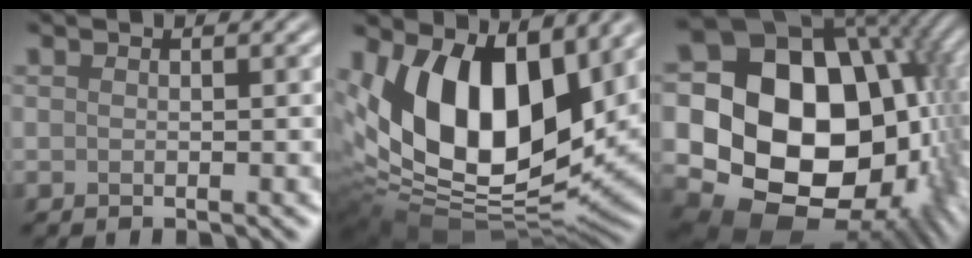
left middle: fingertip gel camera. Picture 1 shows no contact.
{"total": 15.3, "force": [3.8, 9.0, 11.7], "torque": [-0.211, -0.010, 0.058]}
{"total": 19.9, "force": [-0.1, 15.0, 13.0], "torque": [-0.215, -0.016, 0.018]}